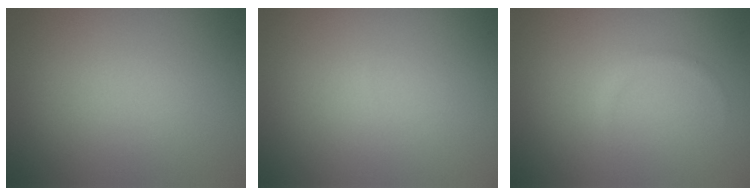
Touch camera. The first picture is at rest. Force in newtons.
{"total": 0.0}
{"total": 0.7, "press": 0.7, "slide": 0.1}